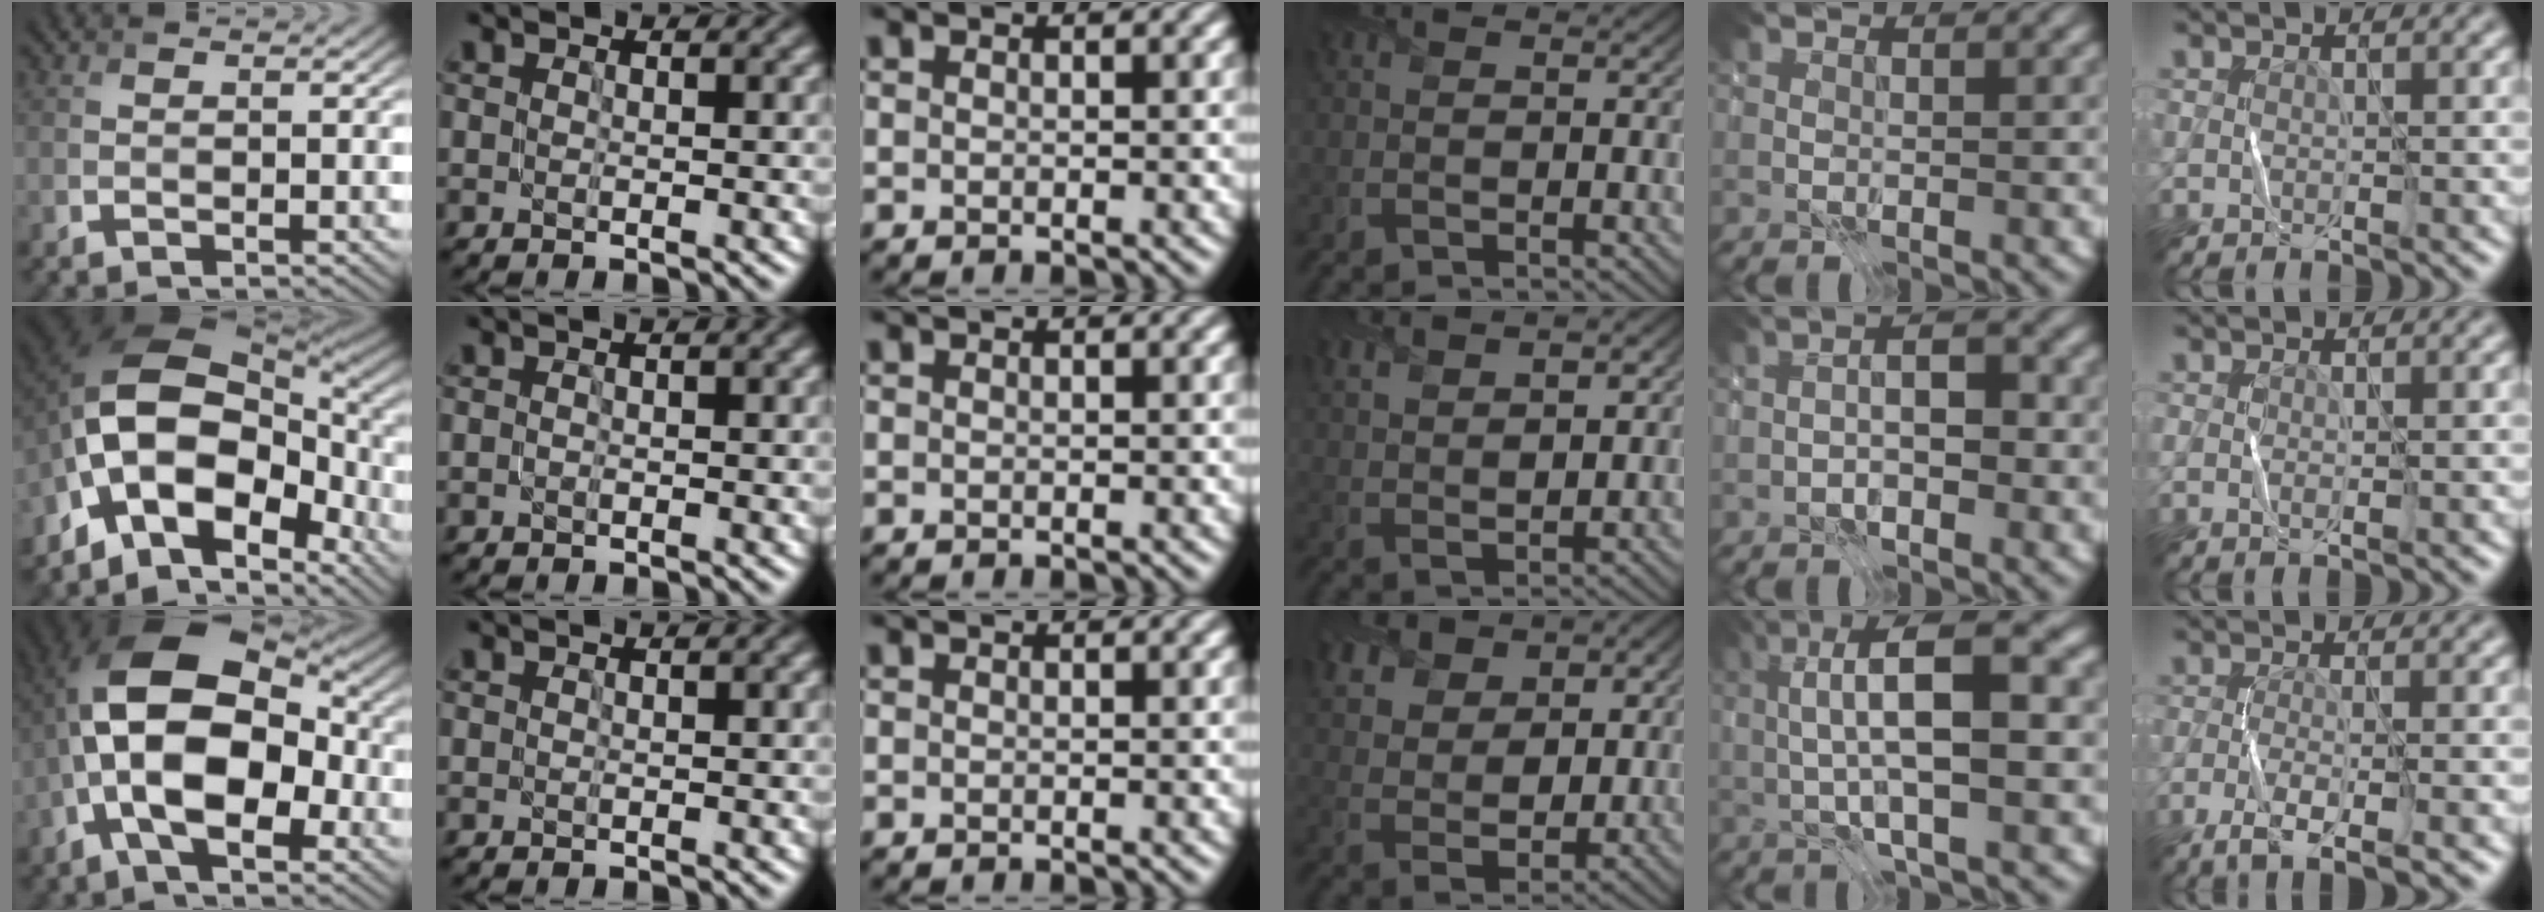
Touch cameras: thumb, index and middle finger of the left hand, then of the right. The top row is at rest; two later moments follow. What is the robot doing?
{"motion": "fold", "object": "shorts"}